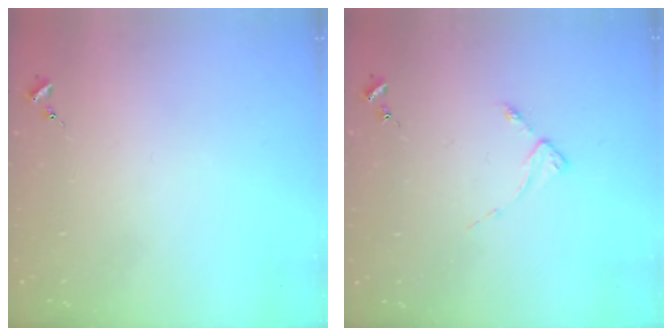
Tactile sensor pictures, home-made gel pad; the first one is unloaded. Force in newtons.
{"total": 2.7, "press": 2.7, "slide": 0.3}